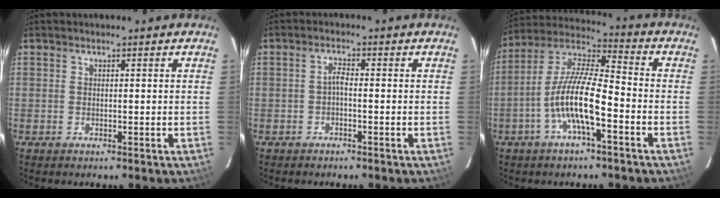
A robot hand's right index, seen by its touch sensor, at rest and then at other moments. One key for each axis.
{"total": 1.5, "fx": -0.7, "fy": 0.4, "fz": 1.3, "tx": -0.026, "ty": 0.006, "tz": -0.015}
{"total": 12.3, "fx": -4.7, "fy": 2.6, "fz": 11.1, "tx": -0.223, "ty": 0.005, "tz": -0.093}